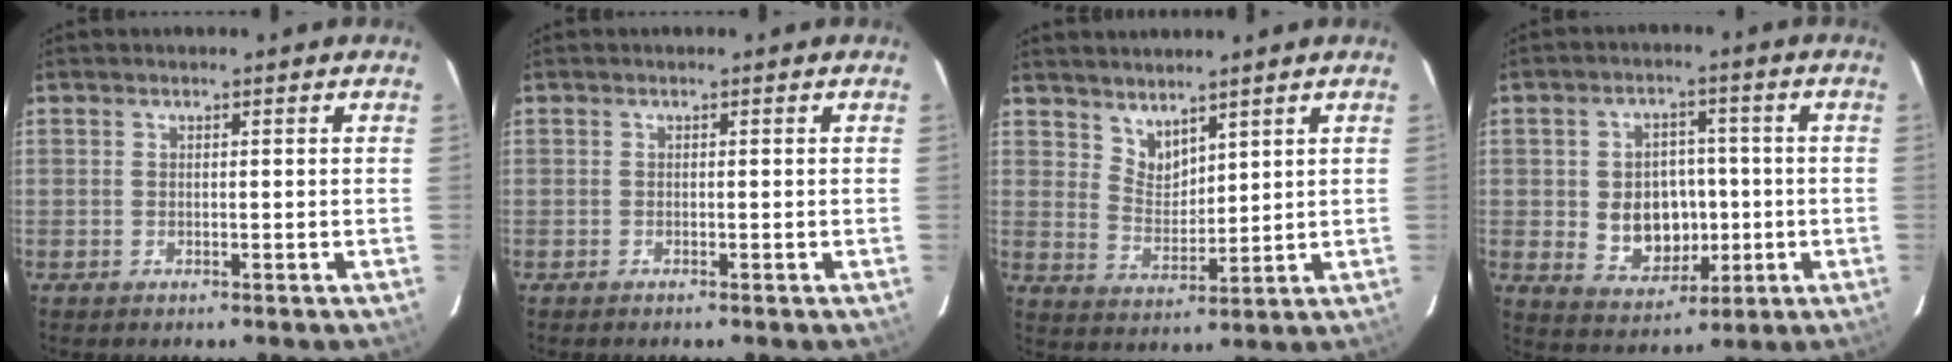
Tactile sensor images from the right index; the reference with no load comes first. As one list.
[{"total": 0.0}, {"total": 5.2, "force": [4.4, 2.3, 1.6], "torque": [-0.022, -0.005, 0.088]}, {"total": 9.7, "force": [-1.0, 8.0, 5.4], "torque": [-0.118, 0.007, 0.004]}]